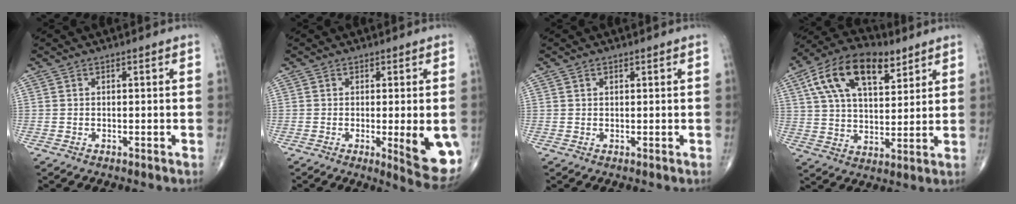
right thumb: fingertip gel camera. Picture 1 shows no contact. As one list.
[{"total": 9.9, "force": [-2.0, 2.5, 9.4], "torque": [-0.108, -0.020, -0.020]}, {"total": 0.7, "force": [0.5, 0.5, 0.2], "torque": [0.000, -0.002, 0.006]}, {"total": 18.2, "force": [8.6, 9.4, 13.0], "torque": [-0.206, -0.007, 0.150]}]